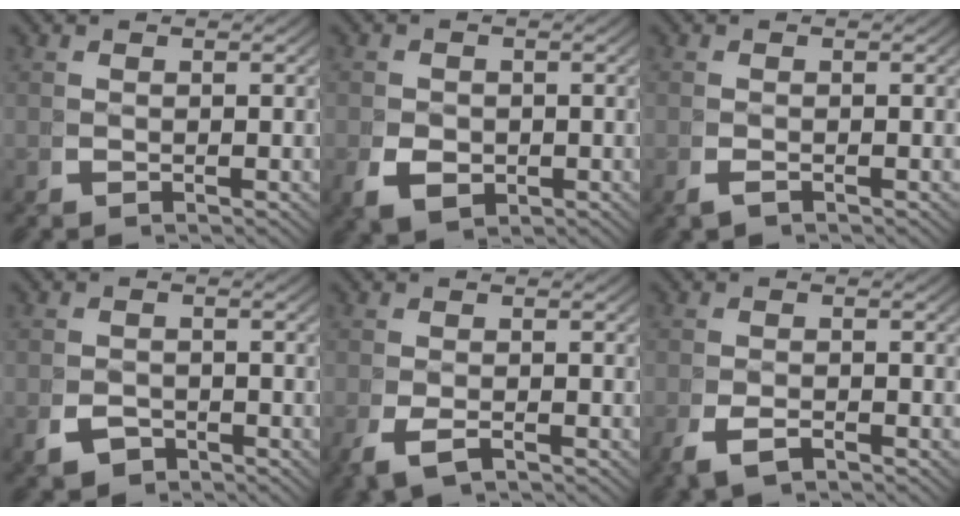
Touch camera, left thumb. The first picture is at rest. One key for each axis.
{"total": 3.5, "fx": -0.9, "fy": 2.6, "fz": 2.0, "tx": -0.042, "ty": -0.019, "tz": -0.007}
{"total": 0.7, "fx": -0.7, "fy": 0.2, "fz": 0.3, "tx": -0.011, "ty": -0.004, "tz": -0.009}
{"total": 2.6, "fx": -1.9, "fy": 1.6, "fz": 0.9, "tx": -0.017, "ty": -0.015, "tz": -0.027}
{"total": 2.2, "fx": -1.3, "fy": 1.1, "fz": 1.4, "tx": -0.041, "ty": -0.011, "tz": -0.017}
{"total": 2.2, "fx": -1.6, "fy": 1.0, "fz": 1.2, "tx": -0.031, "ty": -0.009, "tz": -0.024}